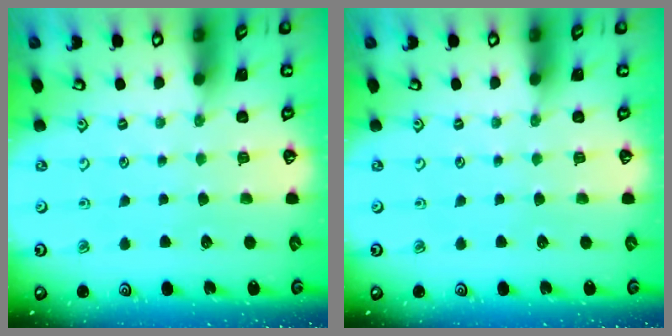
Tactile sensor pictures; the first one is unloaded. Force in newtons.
{"total": 0.0}